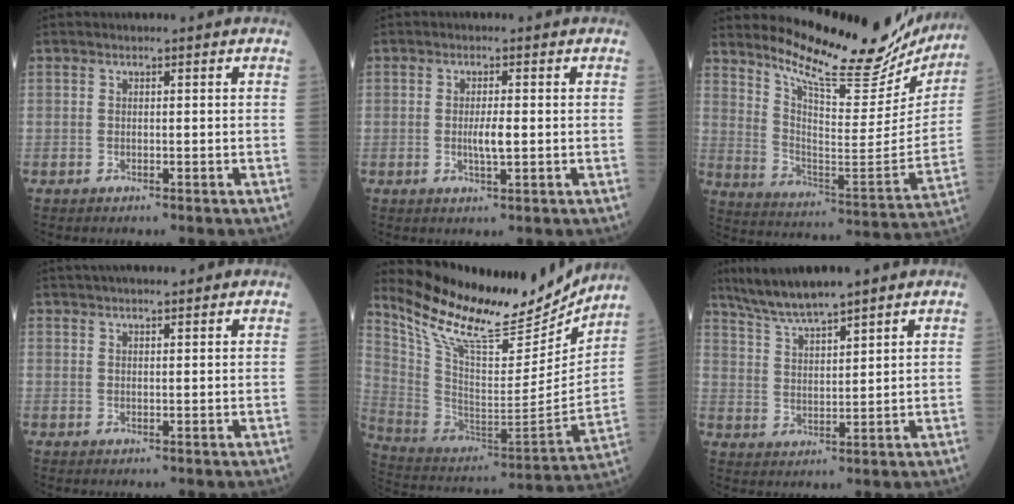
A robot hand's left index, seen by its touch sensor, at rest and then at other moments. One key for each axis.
{"total": 2.7, "fx": -0.2, "fy": 0.4, "fz": 2.7, "tx": -0.053, "ty": -0.003, "tz": -0.002}
{"total": 22.5, "fx": 20.3, "fy": 4.1, "fz": 8.8, "tx": -0.141, "ty": -0.067, "tz": 0.286}
{"total": 8.0, "fx": 6.7, "fy": 1.5, "fz": 4.1, "tx": -0.061, "ty": 0.033, "tz": 0.097}
{"total": 22.7, "fx": 19.8, "fy": 5.1, "fz": 9.8, "tx": -0.187, "ty": -0.034, "tz": 0.326}
{"total": 8.2, "fx": 7.2, "fy": 0.2, "fz": 4.1, "tx": -0.086, "ty": 0.015, "tz": 0.140}